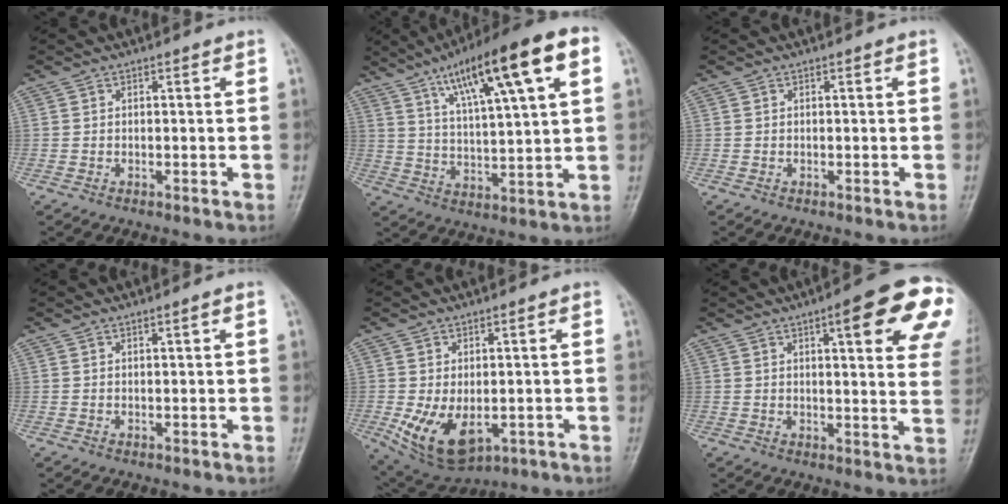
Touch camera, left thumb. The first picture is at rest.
{"total": 20.0, "force": [9.1, 4.2, 17.2], "torque": [-0.260, 0.001, 0.150]}
{"total": 0.0}
{"total": 0.9, "force": [0.4, 0.0, 0.8], "torque": [-0.014, 0.000, 0.007]}
{"total": 10.1, "force": [-2.1, 5.9, 7.9], "torque": [-0.133, -0.008, -0.016]}
{"total": 18.4, "force": [8.2, 4.3, 15.9], "torque": [-0.177, -0.022, 0.091]}